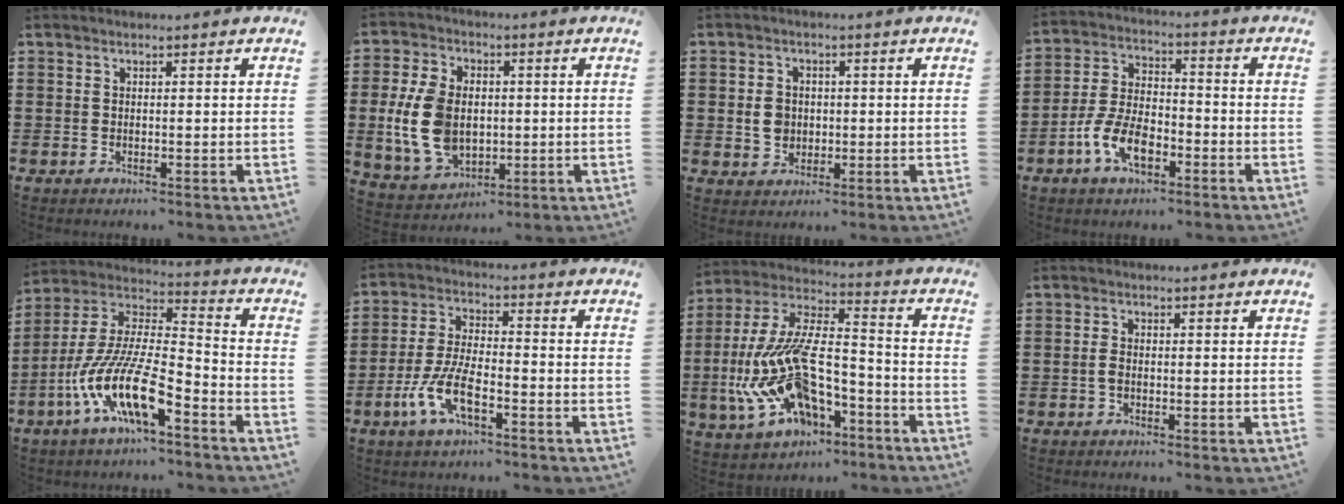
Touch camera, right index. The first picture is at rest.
{"total": 10.7, "force": [-0.5, 7.4, 7.7], "torque": [-0.191, 0.010, -0.013]}
{"total": 3.8, "force": [-0.1, 3.3, 2.0], "torque": [-0.039, 0.006, -0.006]}
{"total": 8.2, "force": [-3.9, 3.9, 6.0], "torque": [-0.147, -0.004, -0.078]}
{"total": 13.7, "force": [-8.6, 3.0, 10.2], "torque": [-0.234, -0.010, -0.172]}
{"total": 8.0, "force": [-3.9, 2.6, 6.5], "torque": [-0.154, -0.010, -0.077]}
{"total": 14.8, "force": [-5.9, 6.7, 11.7], "torque": [-0.274, -0.014, -0.115]}
{"total": 1.5, "force": [-0.4, 0.6, 1.2], "torque": [-0.032, -0.004, -0.011]}